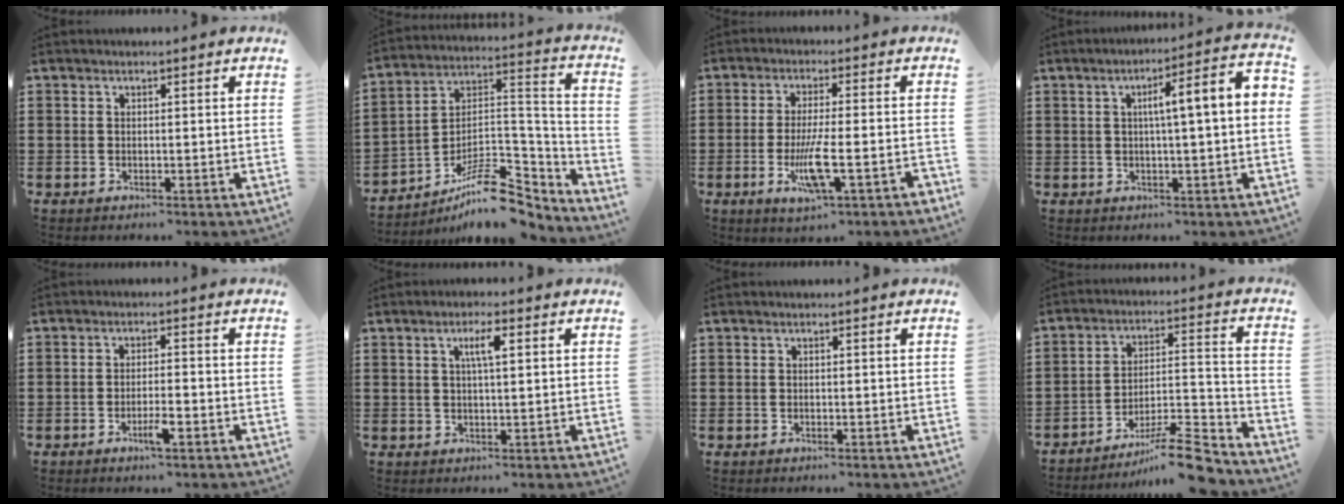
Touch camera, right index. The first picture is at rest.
{"total": 11.1, "force": [-8.3, 4.0, 6.1], "torque": [-0.099, 0.029, -0.154]}
{"total": 7.5, "force": [-2.6, 1.1, 7.0], "torque": [-0.132, -0.013, -0.048]}
{"total": 5.4, "force": [-0.3, 0.1, 5.4], "torque": [-0.096, -0.009, -0.017]}
{"total": 3.5, "force": [-1.8, 0.6, 2.9], "torque": [-0.056, -0.002, -0.033]}
{"total": 3.6, "force": [1.1, 0.8, 3.3], "torque": [-0.069, 0.011, 0.015]}
{"total": 0.0}
{"total": 10.8, "force": [-9.0, 1.0, 5.8], "torque": [-0.079, 0.031, -0.168]}